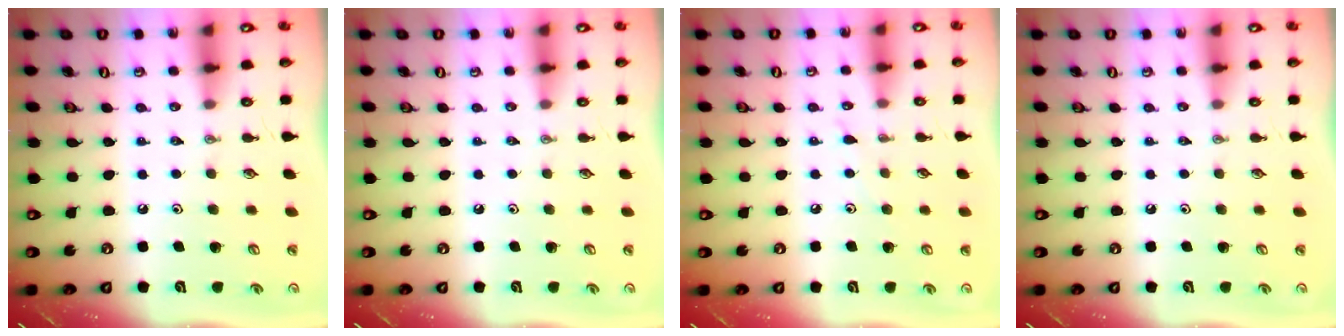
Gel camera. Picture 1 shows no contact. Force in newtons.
{"total": 0.0}
{"total": 4.0, "press": 4.0, "slide": 0.4}
{"total": 0.0}